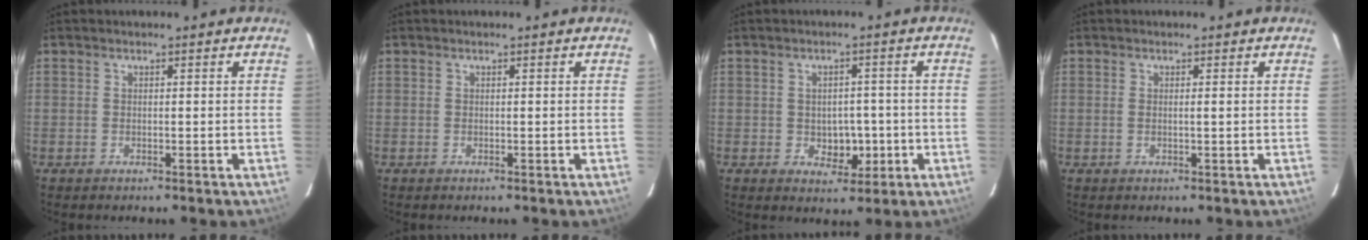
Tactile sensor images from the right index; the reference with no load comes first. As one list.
[{"total": 0.0}, {"total": 4.6, "force": [-1.0, 3.2, 3.1], "torque": [-0.033, 0.007, -0.005]}, {"total": 0.9, "force": [0.0, 0.0, 0.9], "torque": [-0.021, 0.000, 0.000]}]